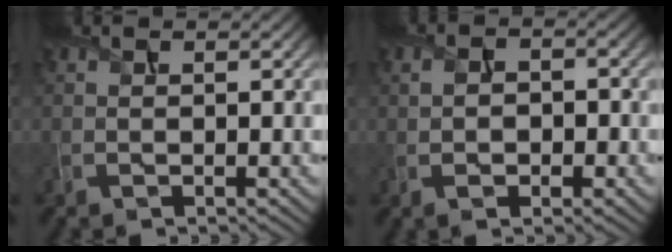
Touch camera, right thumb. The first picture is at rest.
{"total": 3.7, "force": [-0.6, 2.3, 2.8], "torque": [-0.037, 0.000, -0.011]}